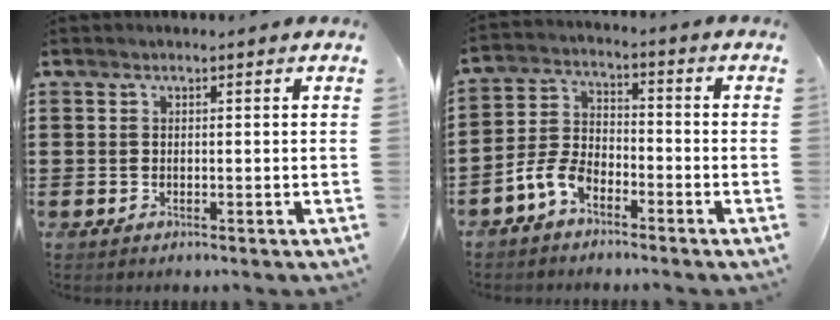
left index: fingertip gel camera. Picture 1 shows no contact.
{"total": 5.8, "force": [-4.1, 2.9, 2.9], "torque": [-0.085, 0.005, -0.086]}